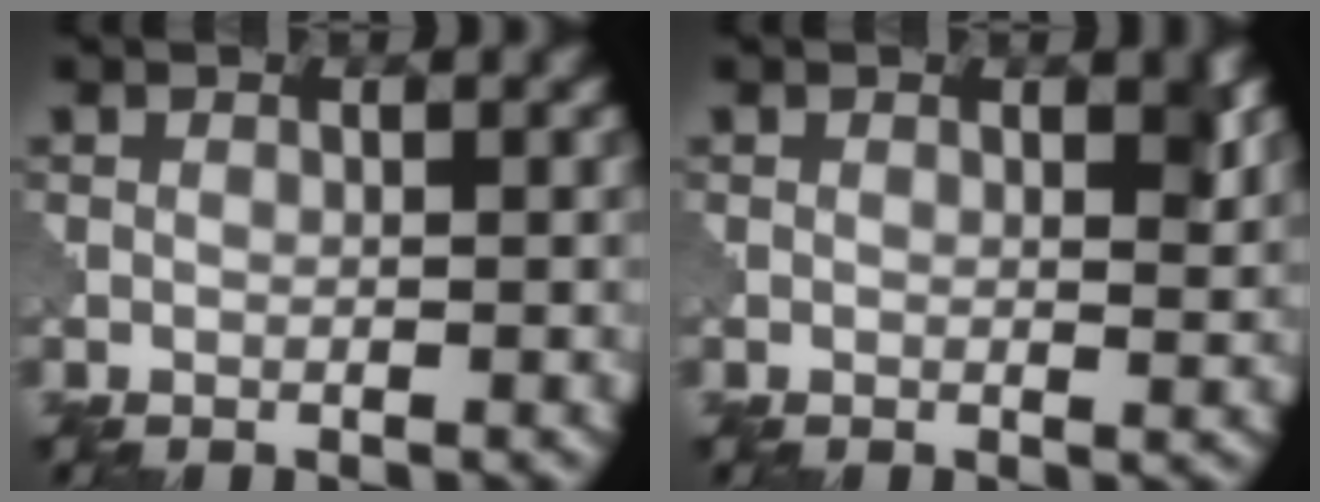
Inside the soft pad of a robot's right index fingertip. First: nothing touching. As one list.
[{"total": 1.4, "force": [0.6, 0.5, 1.2], "torque": [-0.010, -0.004, 0.007]}]